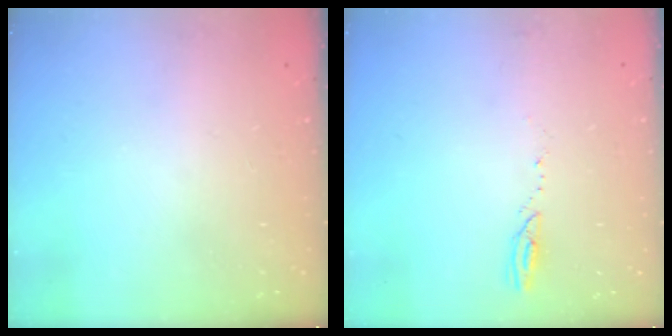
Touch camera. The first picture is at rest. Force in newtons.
{"total": 2.6, "press": 2.6, "slide": 0.3}